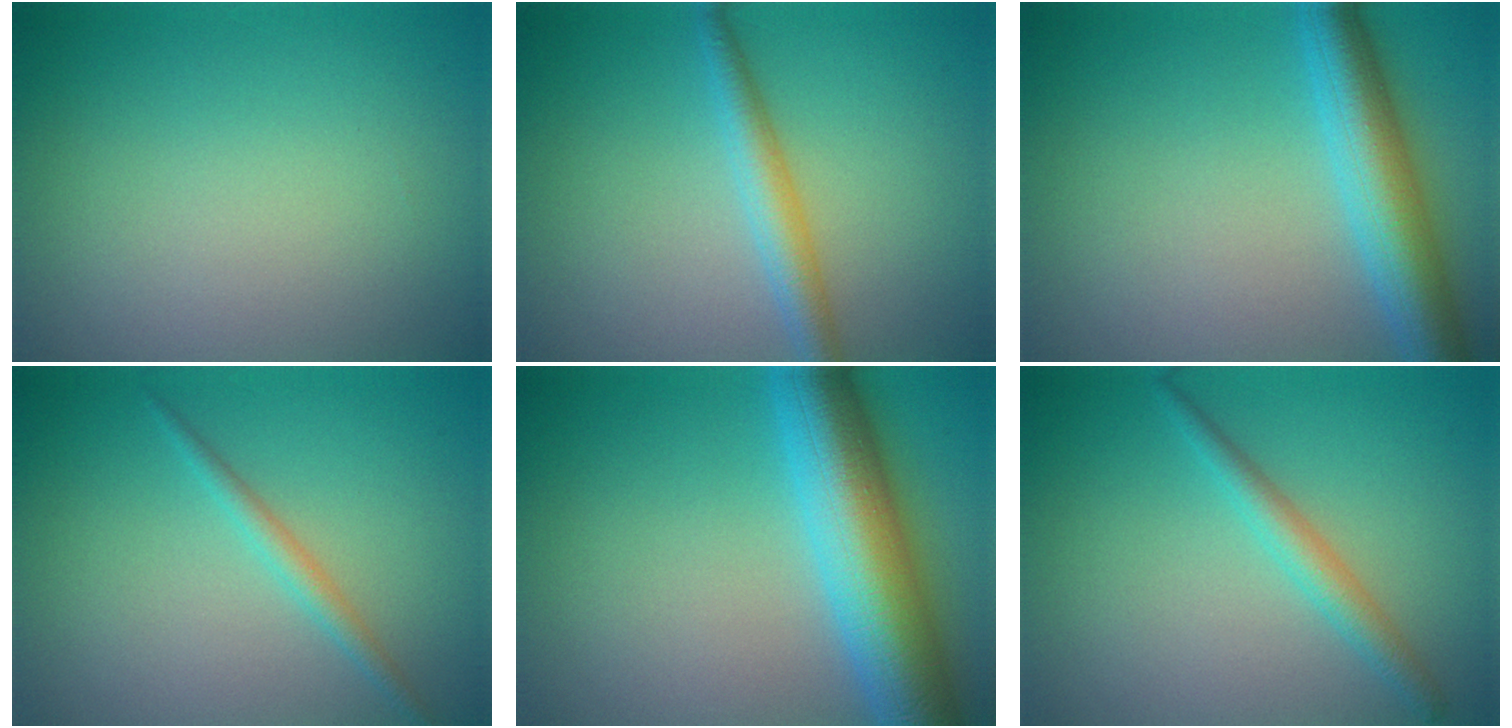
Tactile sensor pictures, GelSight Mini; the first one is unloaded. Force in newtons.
{"total": 2.9, "press": 2.9, "slide": 0.1}
{"total": 6.0, "press": 6.0, "slide": 0.3}
{"total": 1.6, "press": 1.6, "slide": 0.1}
{"total": 9.9, "press": 9.9, "slide": 0.0}
{"total": 2.2, "press": 2.2, "slide": 0.1}